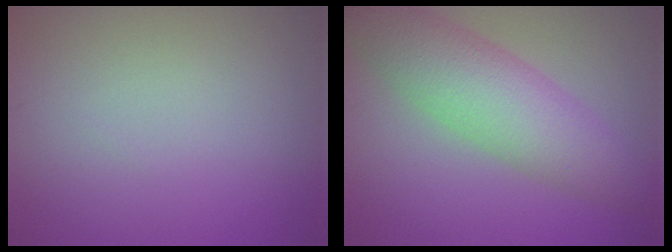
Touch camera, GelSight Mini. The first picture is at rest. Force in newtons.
{"total": 6.4, "press": 6.4, "slide": 0.1}